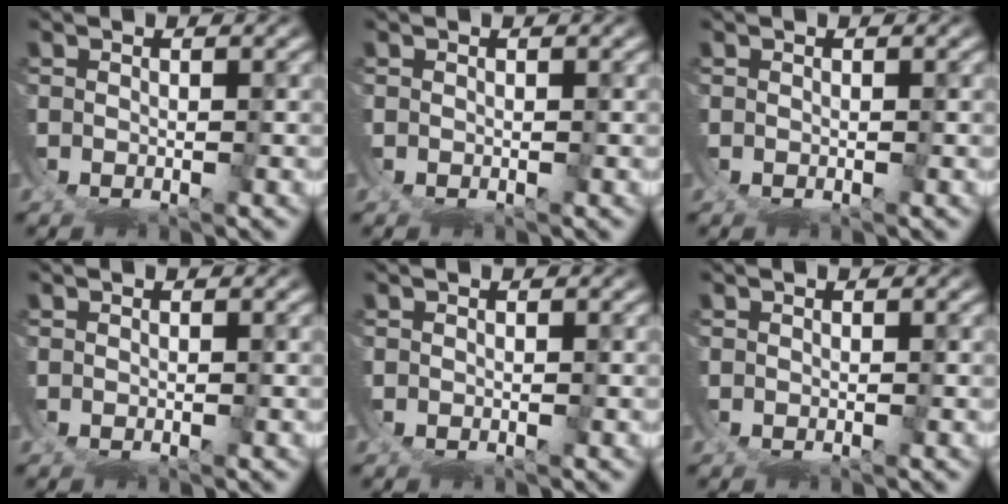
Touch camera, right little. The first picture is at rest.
{"total": 0.0}
{"total": 0.0}
{"total": 0.0}
{"total": 0.0}
{"total": 0.0}